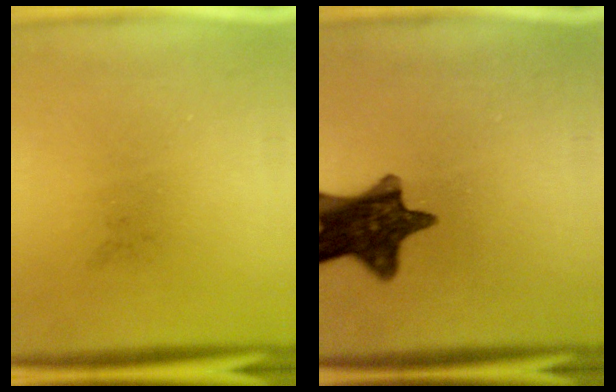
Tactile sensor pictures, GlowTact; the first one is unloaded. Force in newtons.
{"total": 12.8}